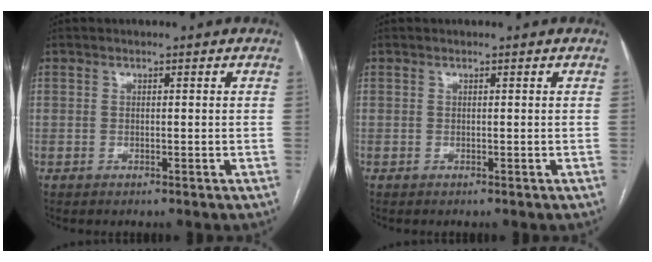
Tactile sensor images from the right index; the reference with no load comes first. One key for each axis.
{"total": 0.0}